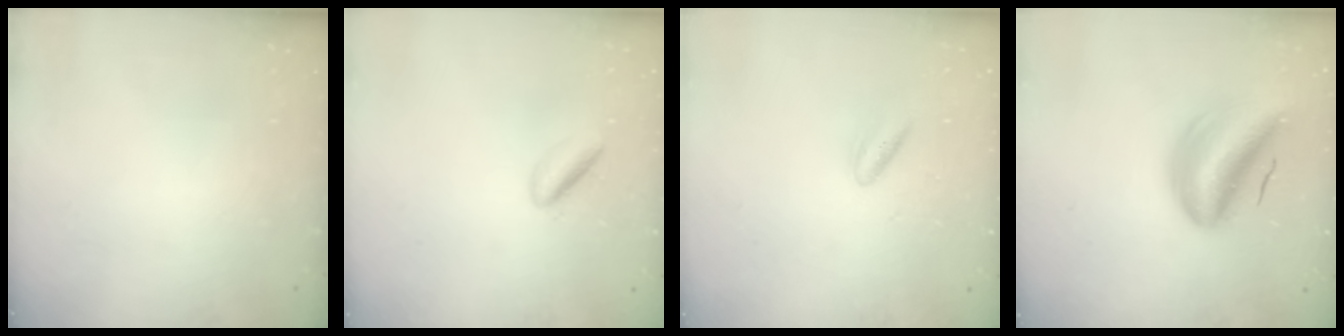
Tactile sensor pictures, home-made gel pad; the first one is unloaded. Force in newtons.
{"total": 2.0, "press": 2.0, "slide": 0.0}
{"total": 2.5, "press": 2.1, "slide": 1.3}
{"total": 11.6, "press": 11.1, "slide": 3.3}